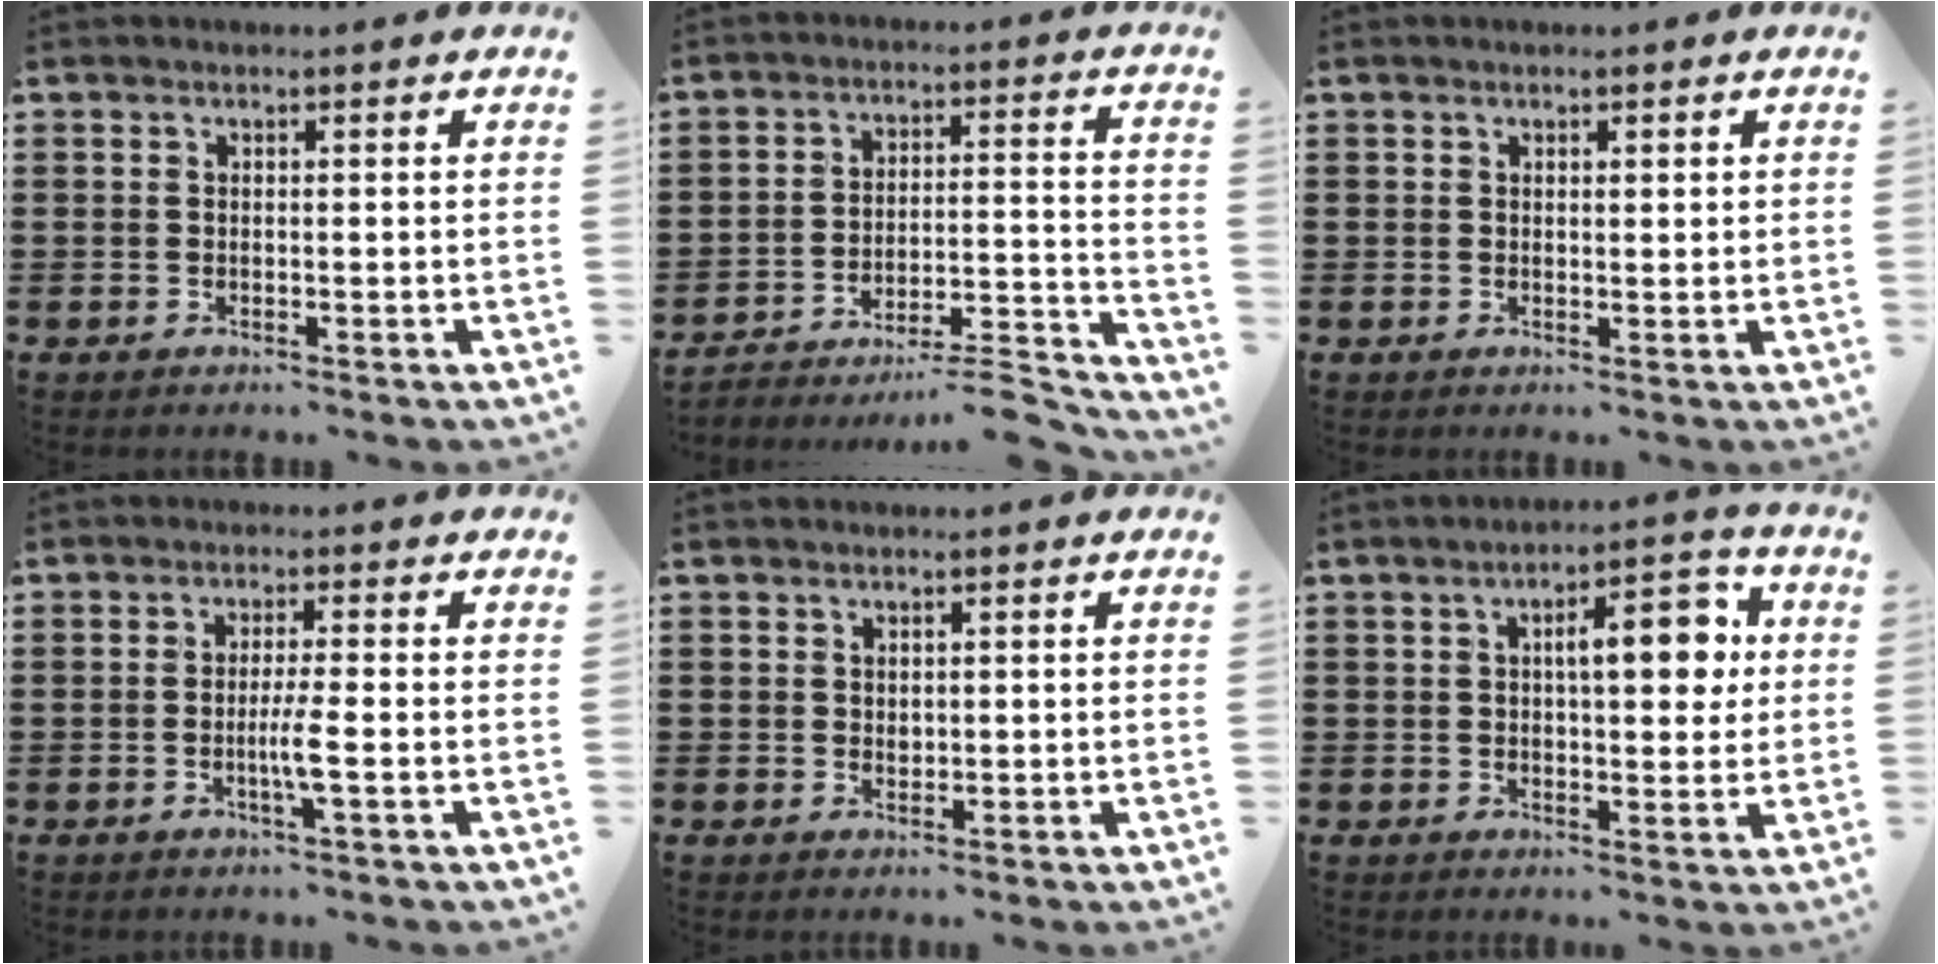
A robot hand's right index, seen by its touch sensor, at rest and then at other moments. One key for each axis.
{"total": 7.0, "fx": -6.5, "fy": 0.4, "fz": 2.5, "tx": -0.033, "ty": 0.002, "tz": -0.128}
{"total": 0.6, "fx": 0.3, "fy": 0.3, "fz": 0.4, "tx": -0.008, "ty": 0.003, "tz": 0.006}
{"total": 3.5, "fx": -1.0, "fy": -0.3, "fz": 3.4, "tx": -0.066, "ty": -0.011, "tz": -0.023}
{"total": 0.9, "fx": 0.5, "fy": 0.7, "fz": 0.2, "tx": -0.006, "ty": 0.003, "tz": 0.010}
{"total": 8.2, "fx": 1.8, "fy": 3.0, "fz": 7.4, "tx": -0.103, "ty": -0.003, "tz": 0.019}